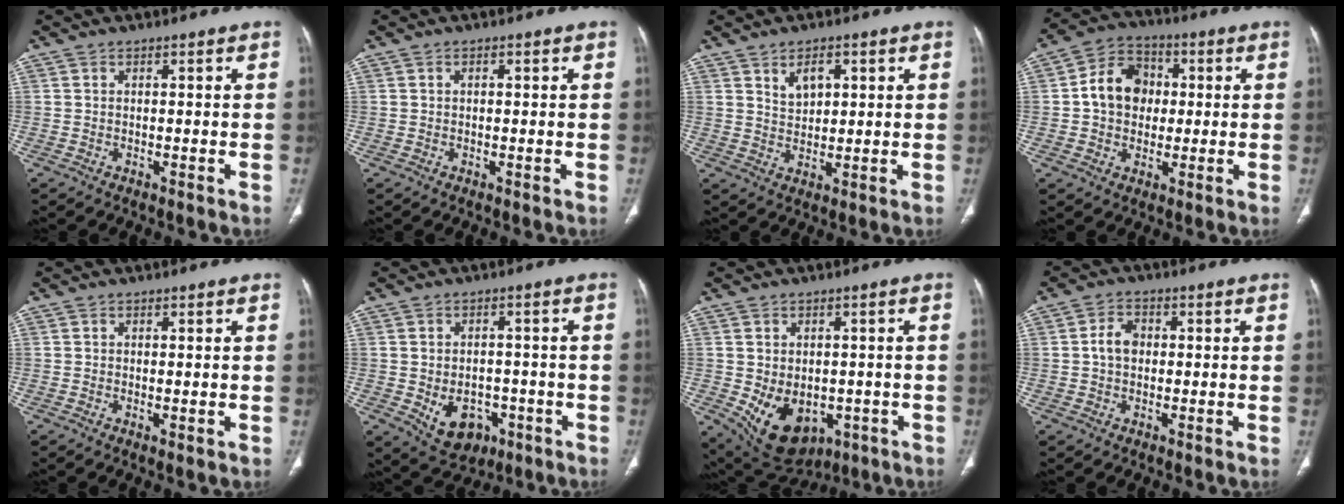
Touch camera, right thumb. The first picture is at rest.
{"total": 0.6, "force": [0.2, 0.4, 0.5], "torque": [-0.007, 0.005, 0.001]}
{"total": 4.9, "force": [2.3, 2.8, 3.3], "torque": [-0.044, -0.015, 0.042]}
{"total": 10.7, "force": [0.8, 8.7, 6.1], "torque": [-0.075, 0.017, 0.003]}
{"total": 0.8, "force": [0.0, 0.3, 0.7], "torque": [-0.014, -0.006, 0.002]}
{"total": 8.4, "force": [-2.9, 6.4, 4.8], "torque": [-0.051, 0.015, -0.028]}
{"total": 12.5, "force": [-3.6, 9.0, 7.8], "torque": [-0.107, -0.002, -0.029]}
{"total": 4.2, "force": [0.2, 3.2, 2.7], "torque": [-0.044, 0.011, -0.003]}